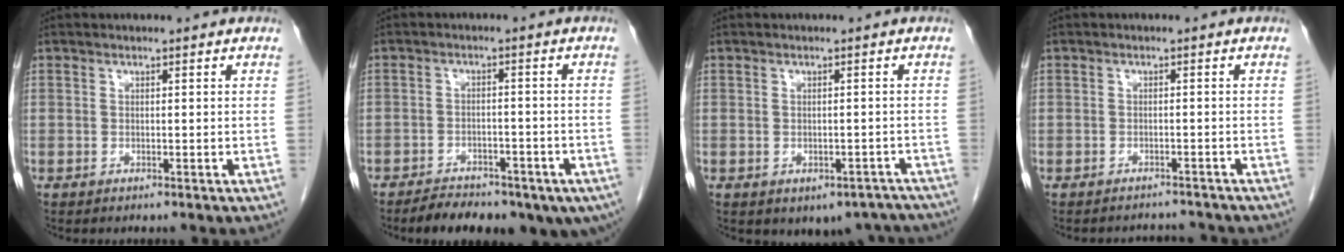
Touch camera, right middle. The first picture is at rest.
{"total": 13.8, "force": [-9.5, 6.6, 7.6], "torque": [-0.110, -0.002, -0.123]}
{"total": 7.7, "force": [-5.8, 4.6, 2.1], "torque": [-0.009, 0.011, -0.062]}
{"total": 3.6, "force": [-3.3, 1.2, -0.7], "torque": [0.009, 0.005, -0.047]}